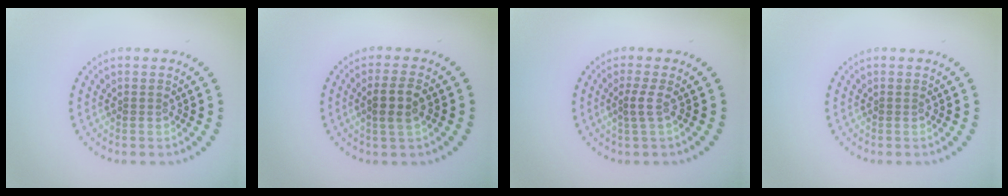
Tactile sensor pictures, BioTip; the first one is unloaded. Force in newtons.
{"total": 2.6, "press": 2.5, "slide": 0.9}
{"total": 1.4, "press": 0.9, "slide": 1.1}
{"total": 0.0}